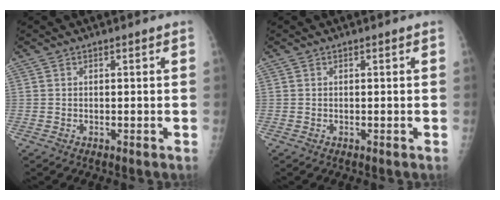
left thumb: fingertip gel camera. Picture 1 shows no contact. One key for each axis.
{"total": 0.0}